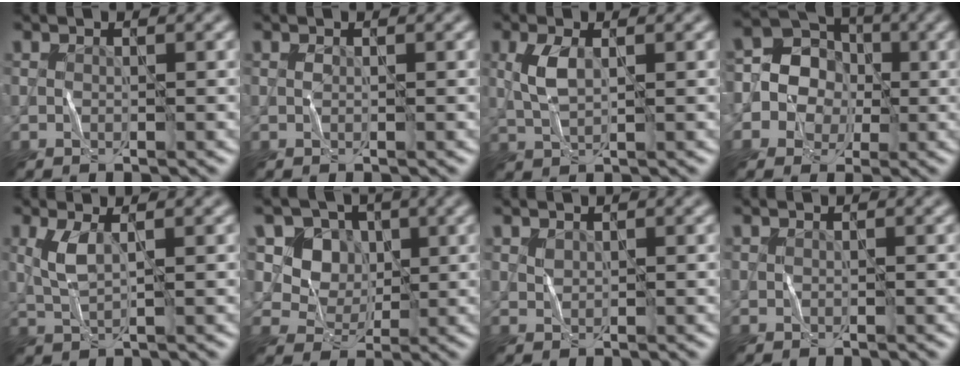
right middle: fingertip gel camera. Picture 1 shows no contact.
{"total": 0.5, "force": [0.0, 0.3, 0.4], "torque": [-0.010, 0.002, -0.002]}
{"total": 2.8, "force": [0.4, 1.3, 2.4], "torque": [-0.060, 0.004, 0.010]}
{"total": 8.4, "force": [-0.2, 7.8, 2.9], "torque": [-0.062, 0.046, -0.037]}
{"total": 2.6, "force": [0.7, 0.8, 2.4], "torque": [-0.056, 0.002, 0.017]}
{"total": 8.7, "force": [3.6, 7.1, 3.5], "torque": [-0.075, 0.002, 0.061]}
{"total": 0.7, "force": [0.5, 0.4, 0.3], "torque": [-0.010, 0.001, 0.012]}
{"total": 0.0}